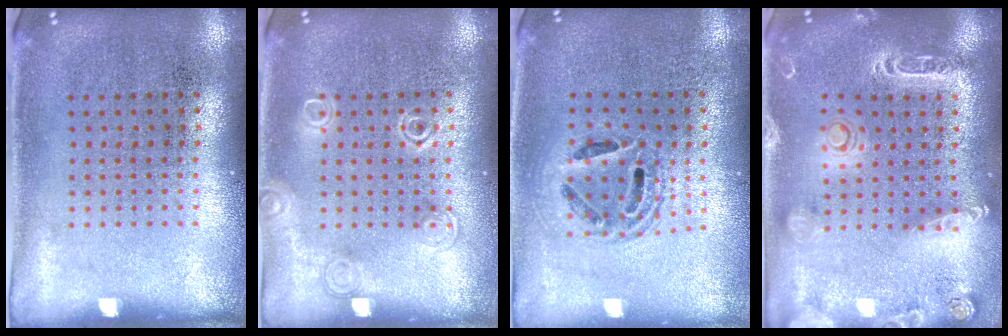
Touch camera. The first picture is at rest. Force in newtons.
{"total": 1.7, "press": 1.7, "slide": 0.3}
{"total": 1.4, "press": 1.3, "slide": 0.7}
{"total": 2.0, "press": 1.9, "slide": 0.7}